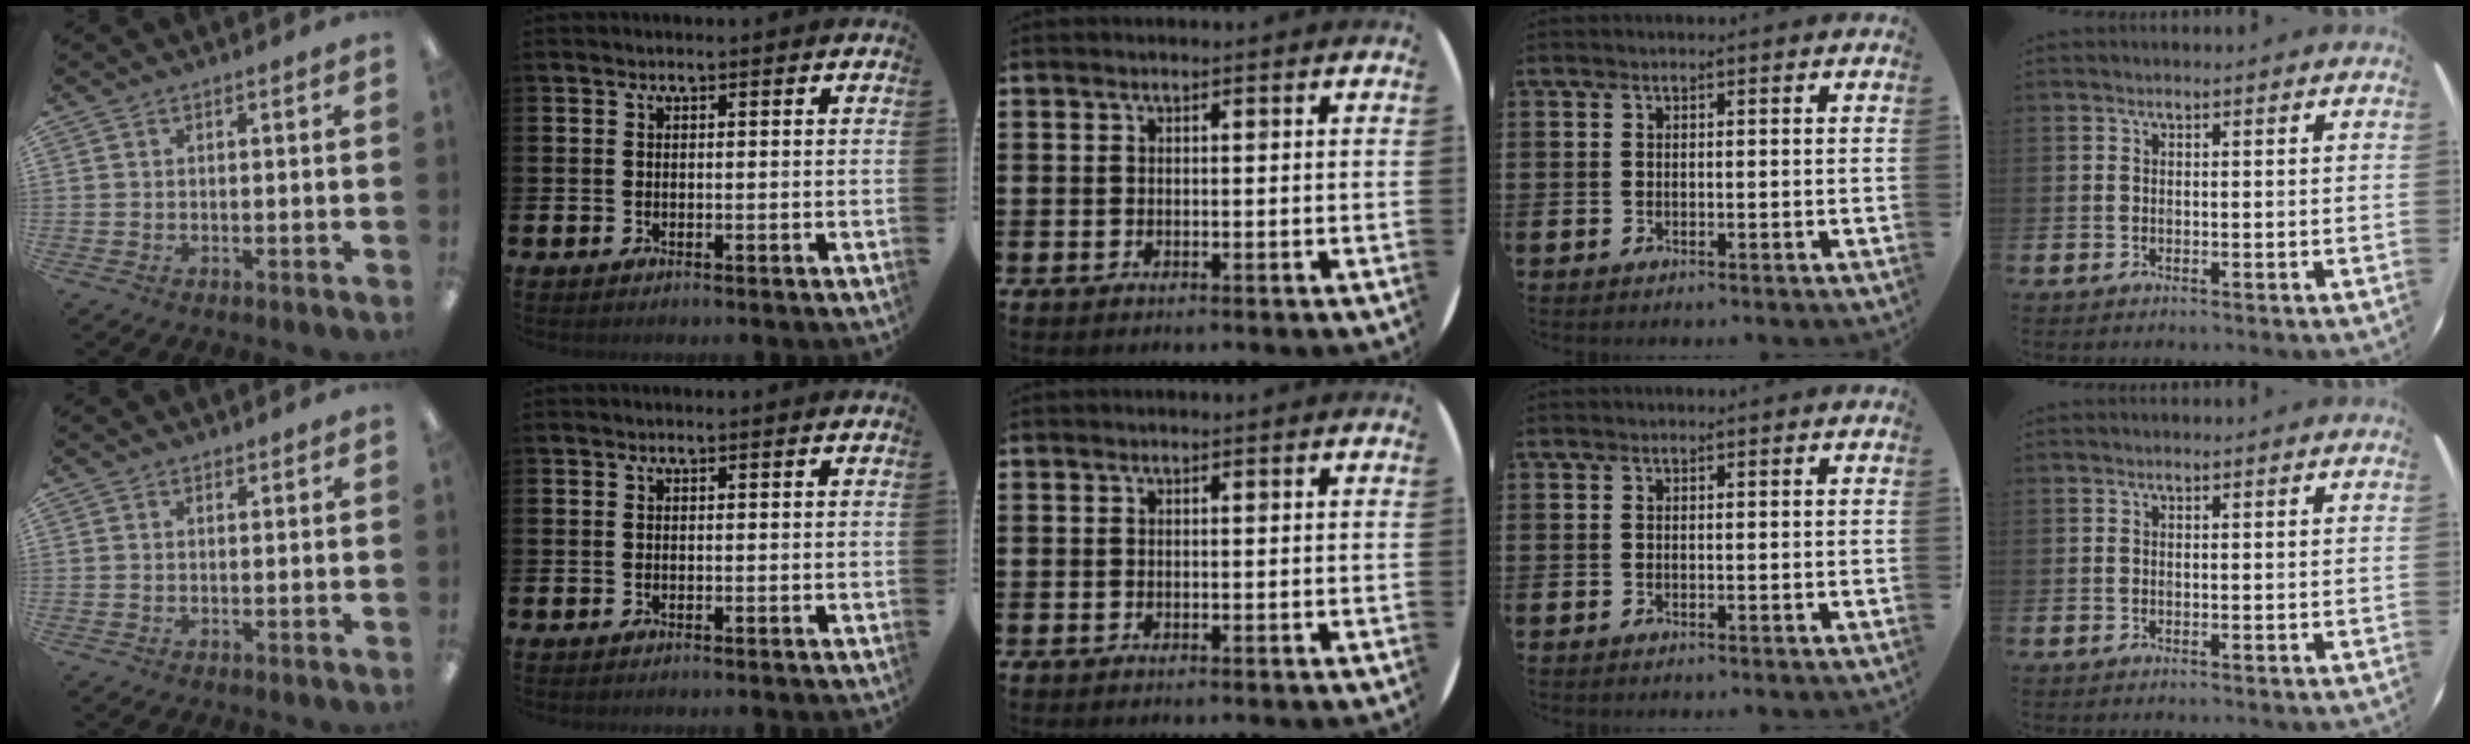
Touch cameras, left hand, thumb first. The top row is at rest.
{"thumb": {"total": 0.9, "force": [0.8, 0.3, 0.1], "torque": [0.005, -0.003, 0.013]}}